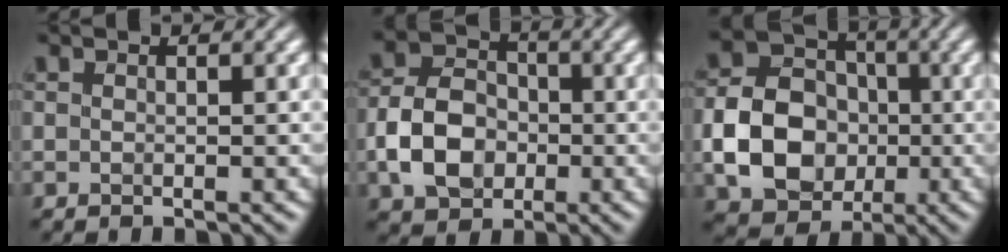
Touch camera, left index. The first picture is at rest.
{"total": 6.0, "force": [-1.6, 4.5, 3.7], "torque": [-0.073, 0.008, -0.035]}
{"total": 8.3, "force": [-1.7, 6.6, 4.7], "torque": [-0.079, 0.003, -0.037]}